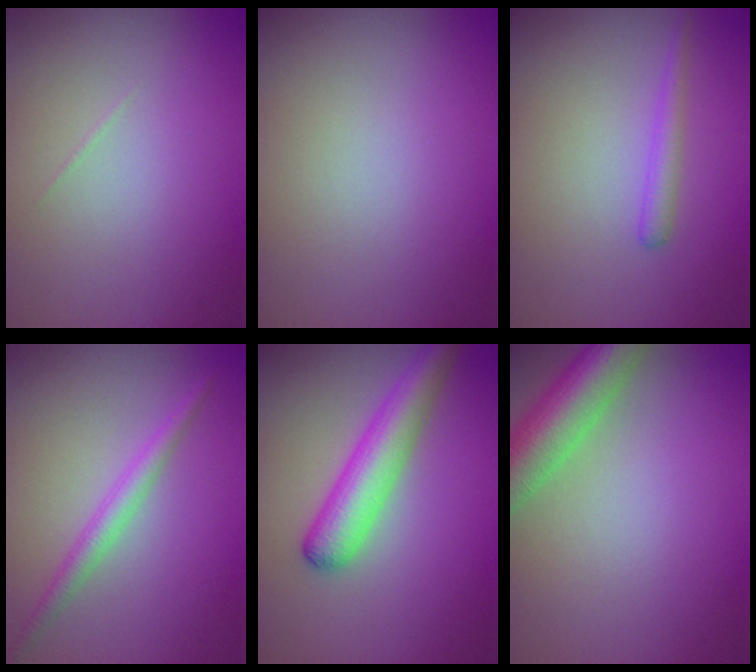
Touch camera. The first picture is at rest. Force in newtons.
{"total": 0.0}
{"total": 1.3, "press": 1.3, "slide": 0.1}
{"total": 2.0, "press": 2.0, "slide": 0.1}
{"total": 4.8, "press": 4.8, "slide": 0.2}
{"total": 6.2, "press": 6.2, "slide": 0.4}